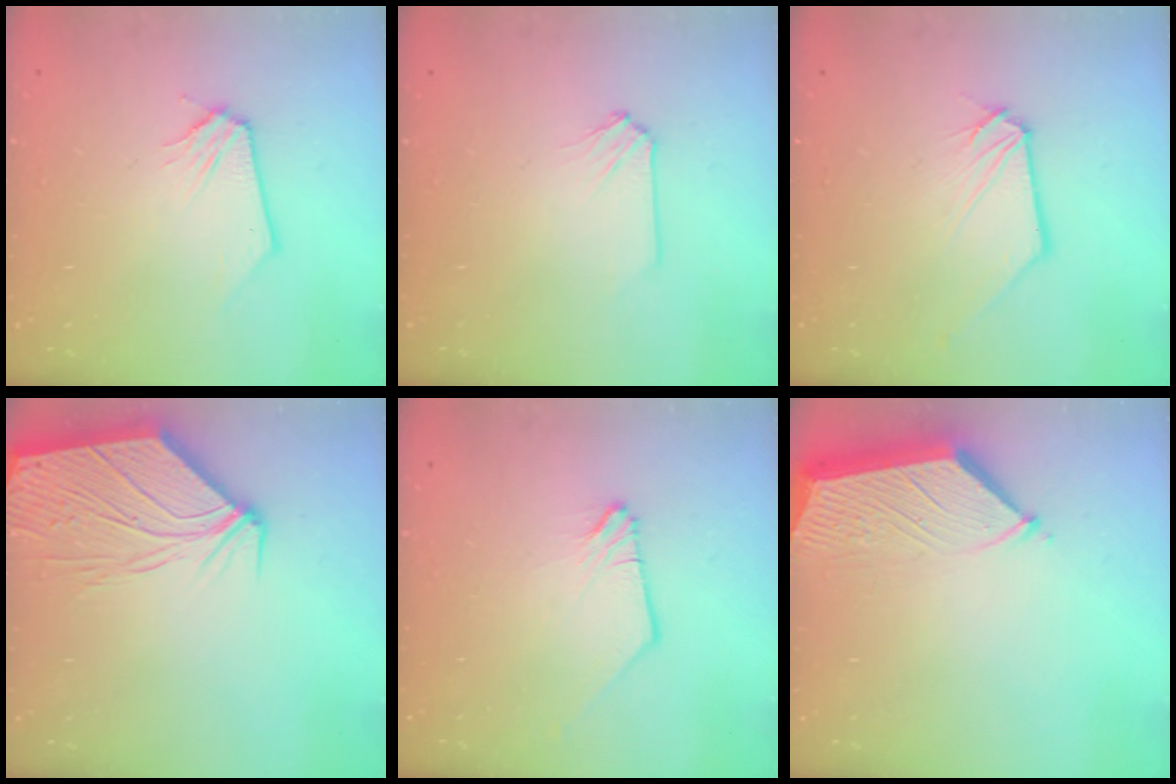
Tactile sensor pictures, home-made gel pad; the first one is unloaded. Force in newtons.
{"total": 0.0}
{"total": 1.1, "press": 1.1, "slide": 0.1}
{"total": 11.6, "press": 11.5, "slide": 1.5}
{"total": 0.6, "press": 0.6, "slide": 0.2}
{"total": 5.6, "press": 5.6, "slide": 0.6}